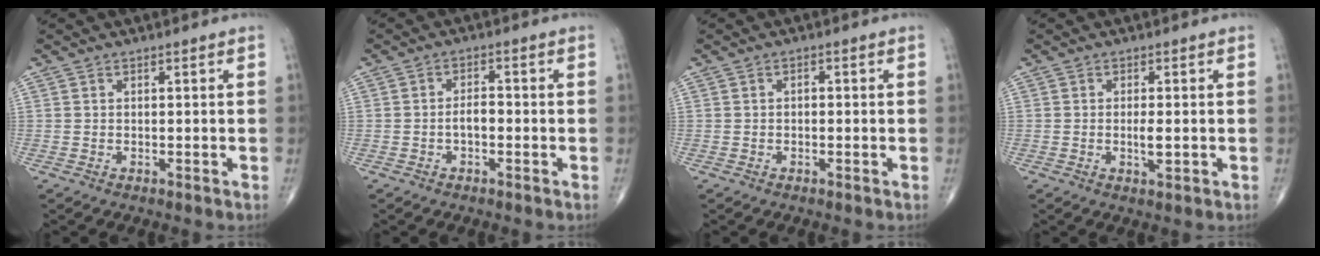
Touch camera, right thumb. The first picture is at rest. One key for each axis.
{"total": 2.7, "fx": -0.8, "fy": 1.3, "fz": 2.1, "tx": -0.031, "ty": 0.013, "tz": -0.017}
{"total": 0.8, "fx": -0.2, "fy": 0.5, "fz": 0.5, "tx": -0.003, "ty": 0.003, "tz": -0.006}
{"total": 2.6, "fx": -0.3, "fy": 0.7, "fz": 2.5, "tx": -0.048, "ty": -0.004, "tz": -0.006}